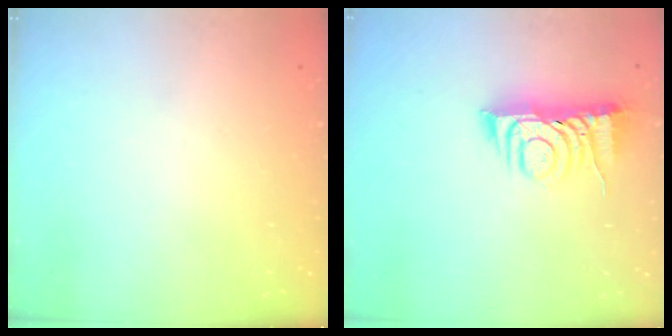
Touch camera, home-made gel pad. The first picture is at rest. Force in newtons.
{"total": 7.3, "press": 7.3, "slide": 0.6}